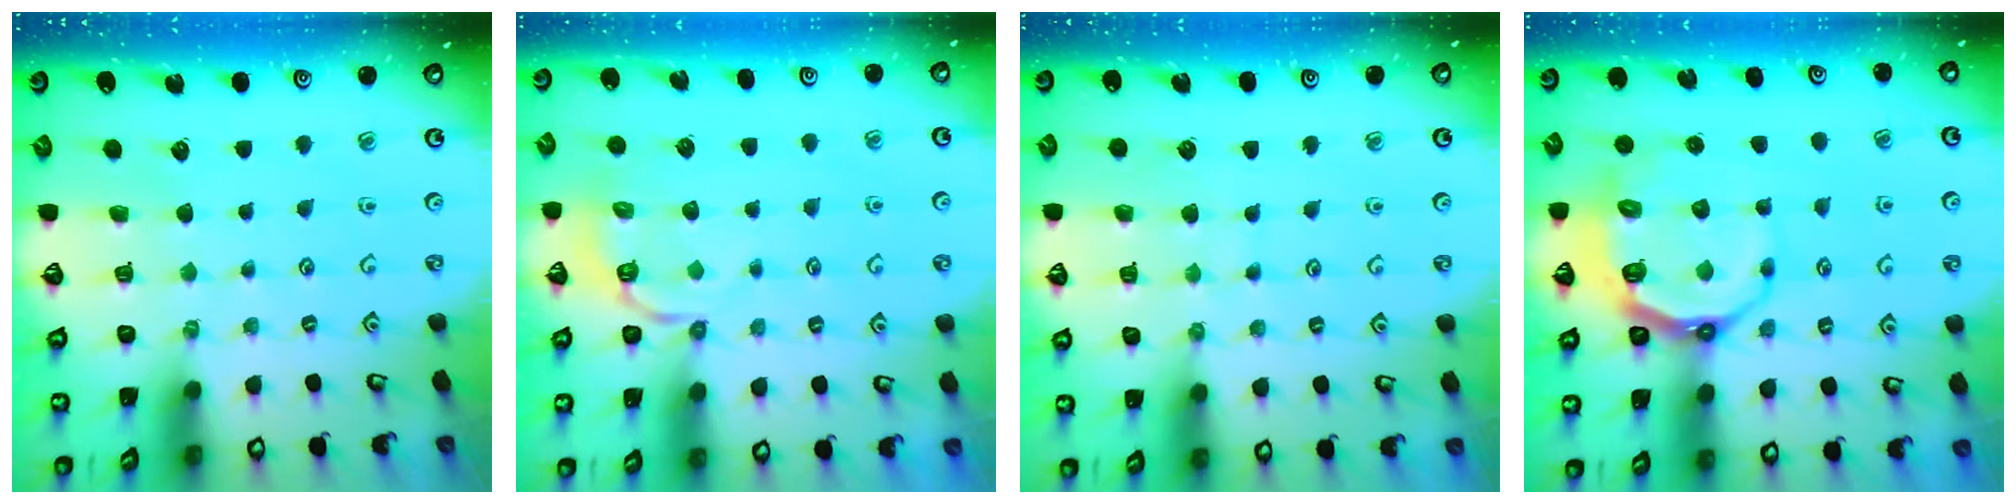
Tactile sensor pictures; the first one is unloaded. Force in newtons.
{"total": 6.6, "press": 6.3, "slide": 2.0}
{"total": 5.2, "press": 5.2, "slide": 0.5}
{"total": 10.2, "press": 9.4, "slide": 4.0}